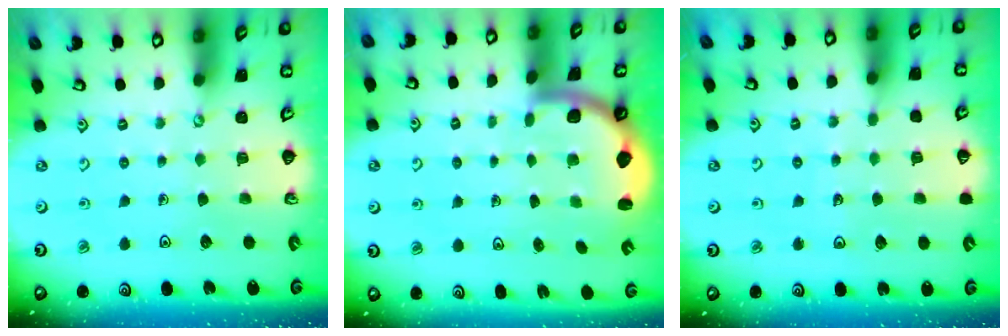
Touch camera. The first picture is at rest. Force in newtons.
{"total": 2.0, "press": 2.0, "slide": 0.3}
{"total": 4.7, "press": 4.7, "slide": 0.4}